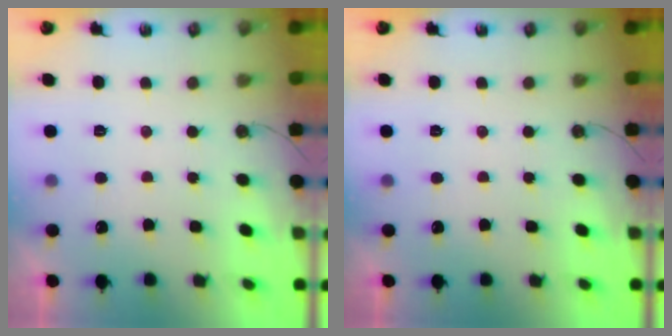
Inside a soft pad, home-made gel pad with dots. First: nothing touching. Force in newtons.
{"total": 0.0}